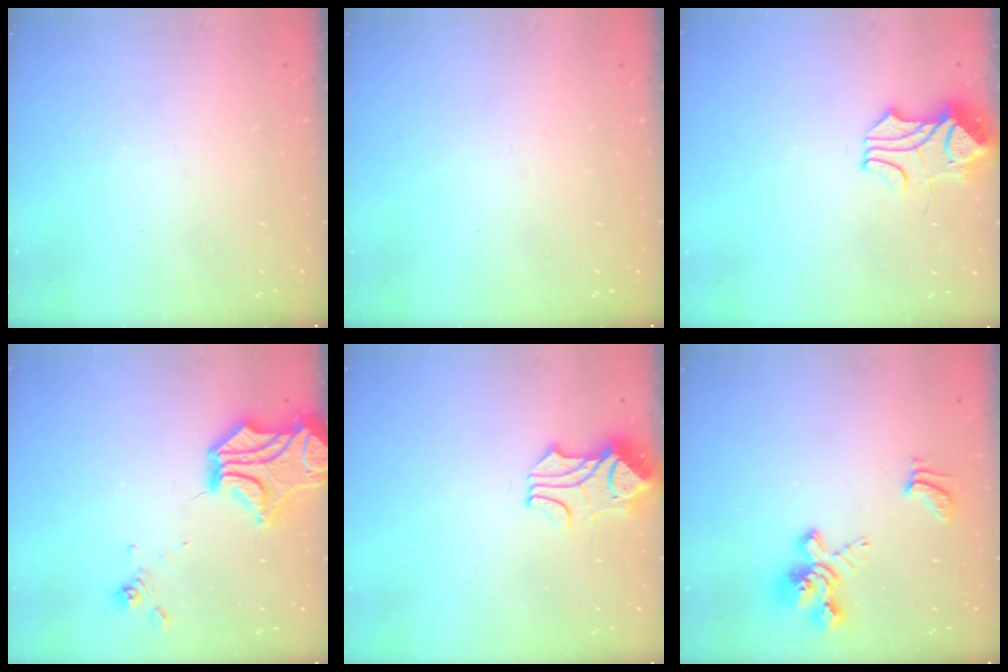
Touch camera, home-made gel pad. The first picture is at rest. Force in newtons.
{"total": 0.0}
{"total": 2.0, "press": 1.8, "slide": 0.7}
{"total": 6.2, "press": 5.7, "slide": 2.4}
{"total": 1.6, "press": 1.2, "slide": 1.0}
{"total": 4.2, "press": 3.8, "slide": 1.8}